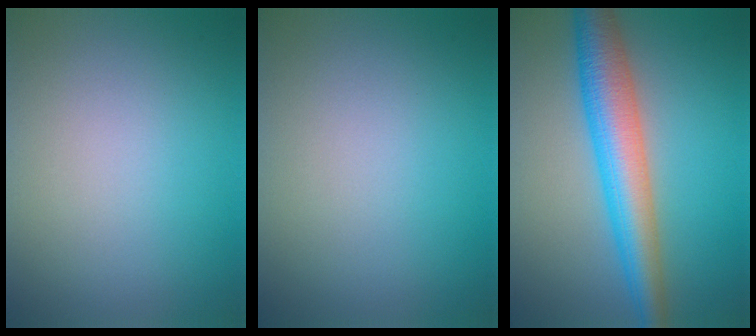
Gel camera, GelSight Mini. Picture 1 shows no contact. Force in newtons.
{"total": 0.0}
{"total": 6.6, "press": 6.6, "slide": 0.1}